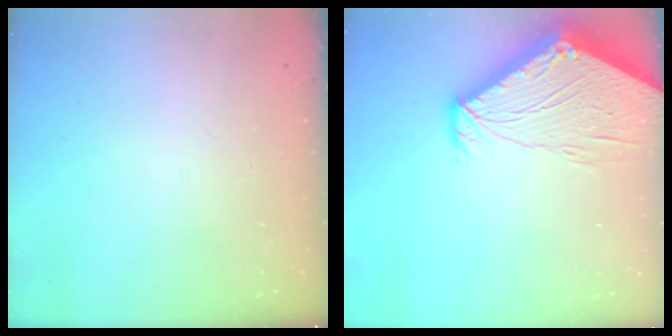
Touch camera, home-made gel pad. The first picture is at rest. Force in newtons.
{"total": 16.9, "press": 16.8, "slide": 1.7}